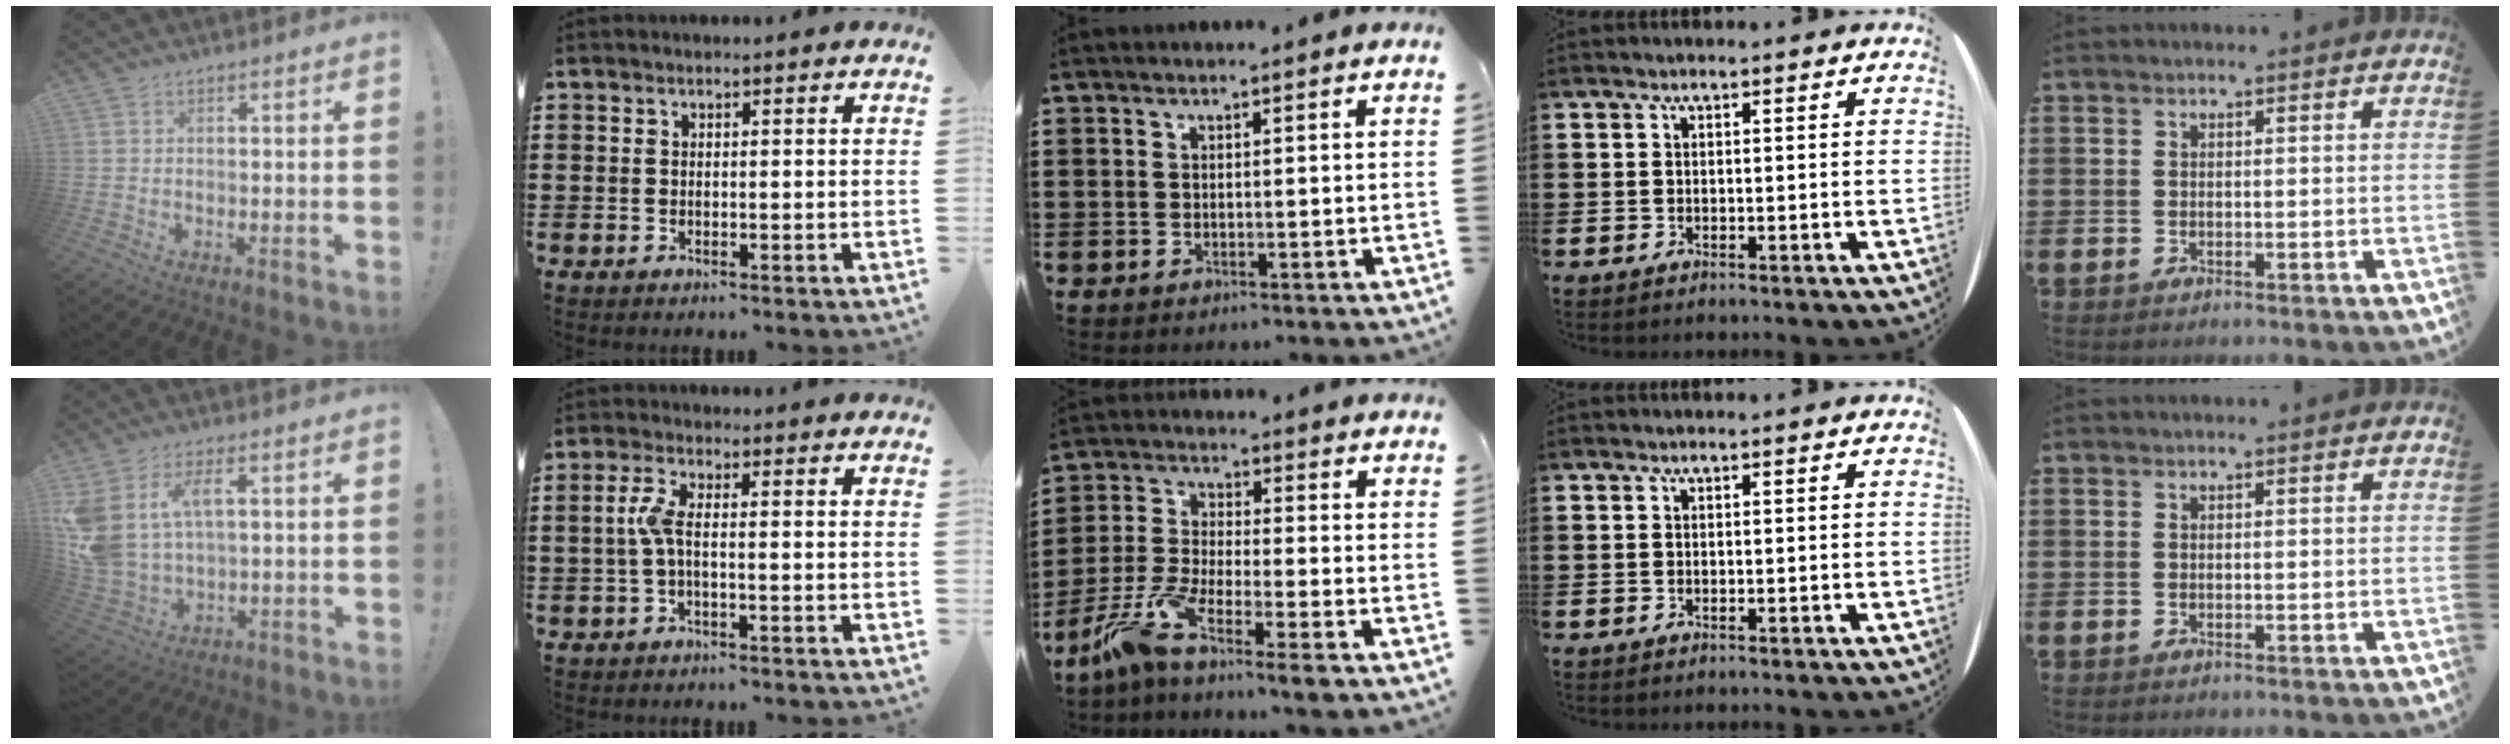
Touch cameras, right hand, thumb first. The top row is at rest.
{"thumb": {"total": 10.4, "force": [4.0, 5.9, 7.7], "torque": [-0.164, -0.014, 0.075]}, "index": {"total": 4.2, "force": [-0.7, 1.1, 4.0], "torque": [-0.096, -0.004, -0.021]}, "middle": {"total": 7.7, "force": [-6.0, 0.9, 4.8], "torque": [-0.120, -0.012, -0.120]}}